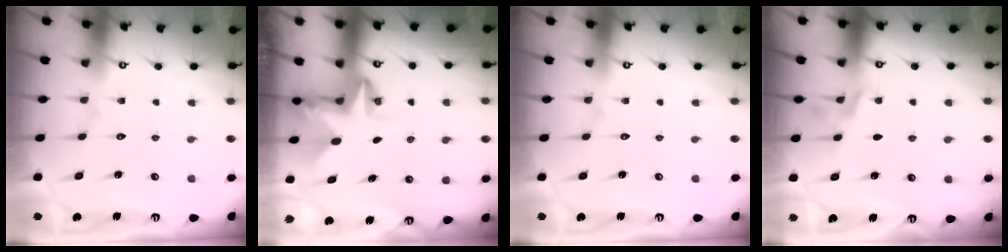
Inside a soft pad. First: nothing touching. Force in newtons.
{"total": 2.9, "press": 2.9, "slide": 0.2}
{"total": 0.0}
{"total": 1.8, "press": 0.9, "slide": 1.5}